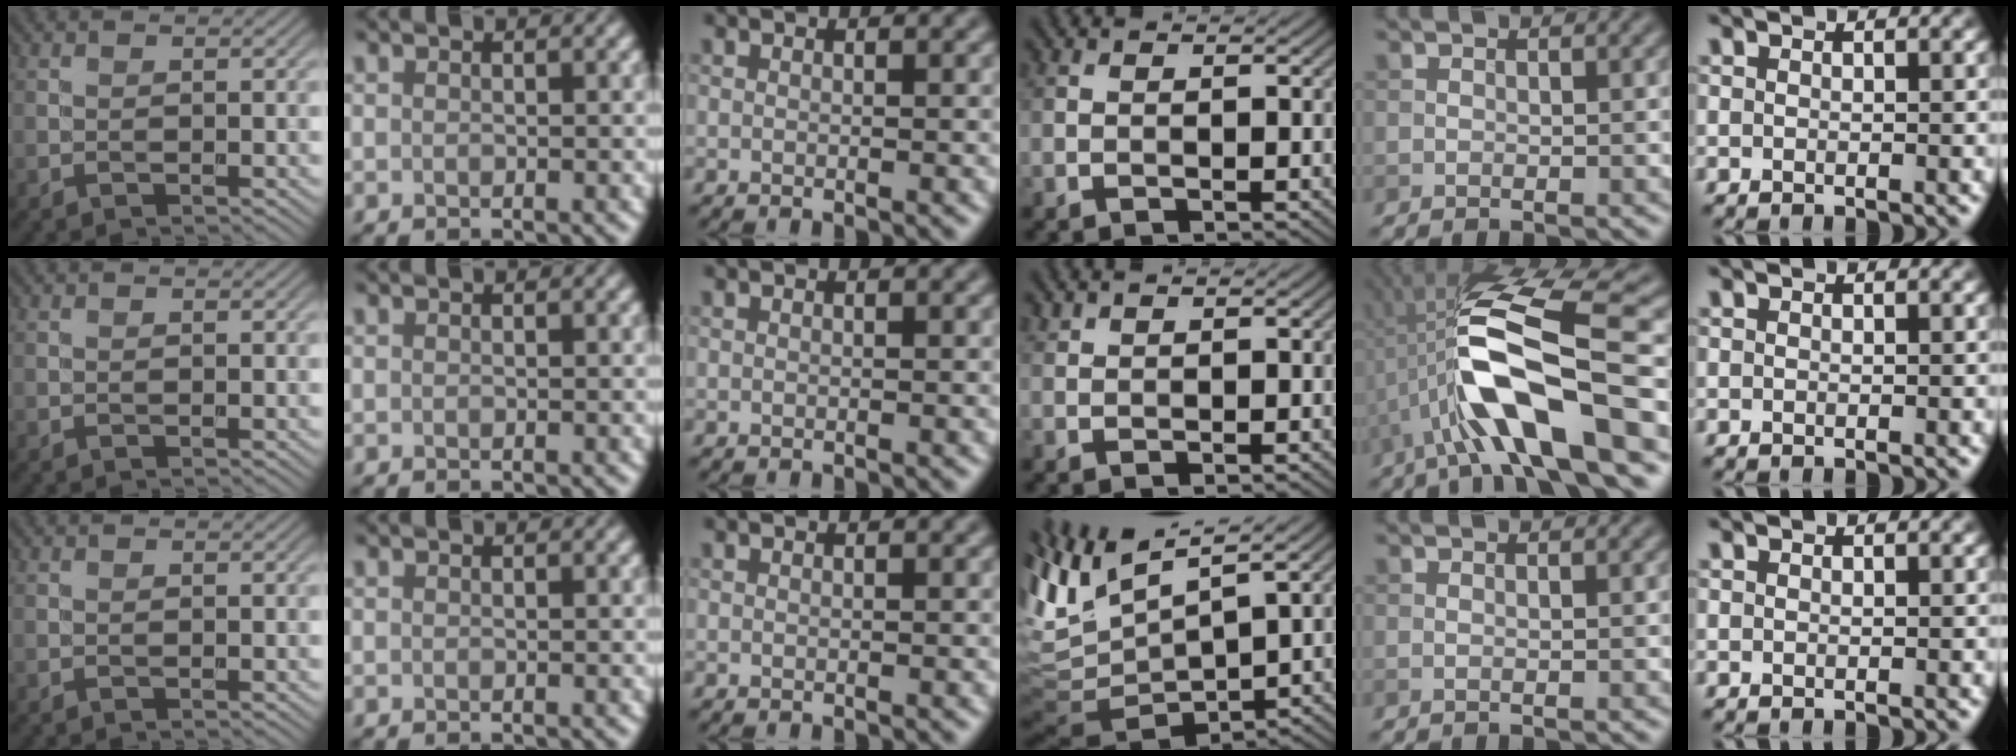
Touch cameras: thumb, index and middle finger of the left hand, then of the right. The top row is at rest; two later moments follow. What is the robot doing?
{"motion": "screw", "object": "dispenser bottle"}